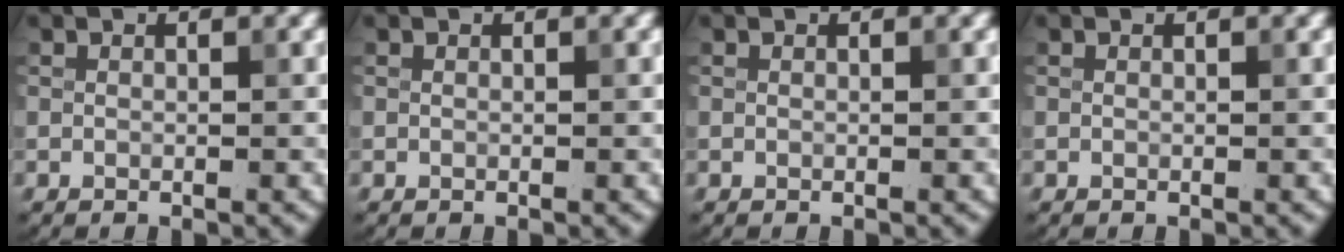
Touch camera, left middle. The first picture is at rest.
{"total": 0.0}
{"total": 0.0}
{"total": 0.0}